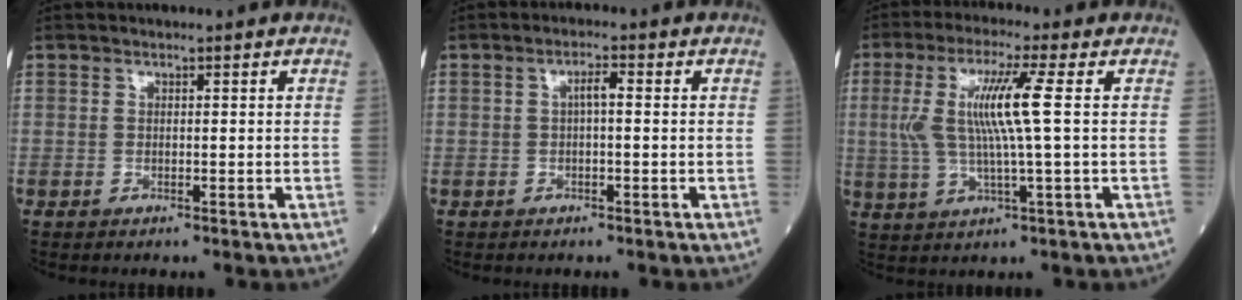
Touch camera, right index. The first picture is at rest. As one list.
[{"total": 2.1, "force": [0.1, 0.4, 2.0], "torque": [-0.034, 0.004, 0.002]}, {"total": 9.3, "force": [1.4, -0.4, 9.2], "torque": [-0.196, 0.005, 0.027]}]